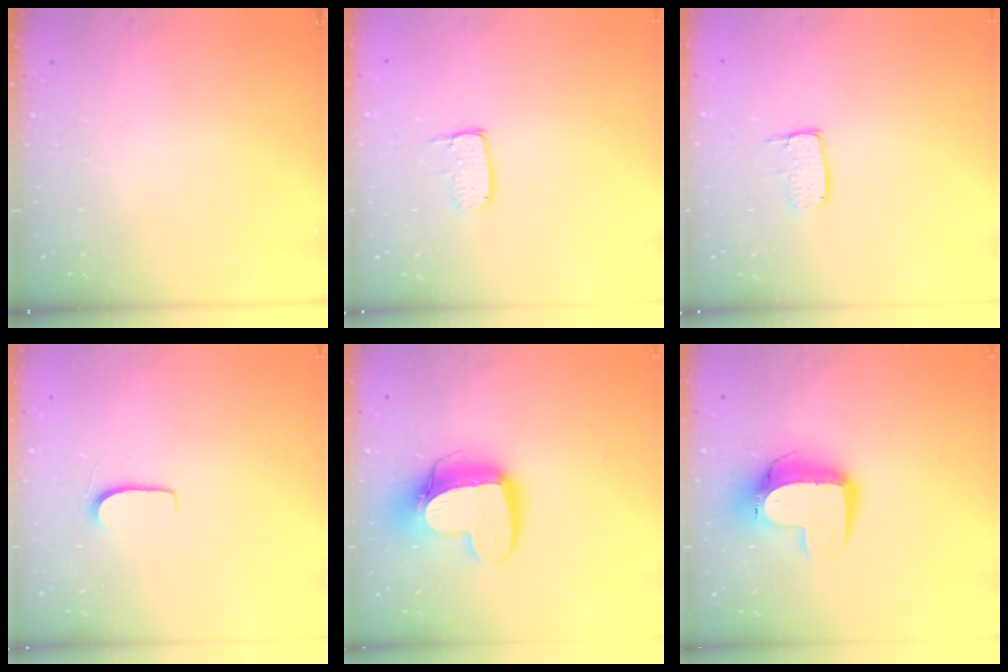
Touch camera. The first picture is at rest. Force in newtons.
{"total": 5.8, "press": 5.8, "slide": 0.4}
{"total": 5.8, "press": 5.8, "slide": 0.4}
{"total": 5.8, "press": 5.8, "slide": 0.4}
{"total": 15.2, "press": 15.2, "slide": 1.4}
{"total": 13.5, "press": 13.4, "slide": 1.3}